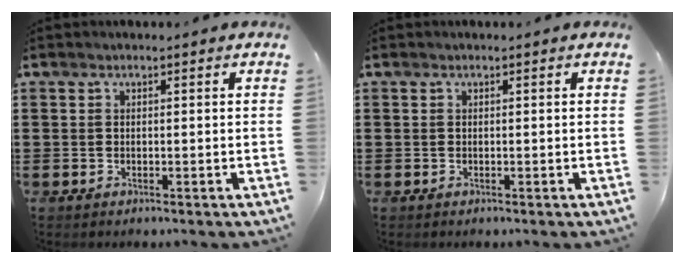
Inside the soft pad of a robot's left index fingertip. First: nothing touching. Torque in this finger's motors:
{"motor_torque": [0.00, 0.00, 0.00, 0.00]}